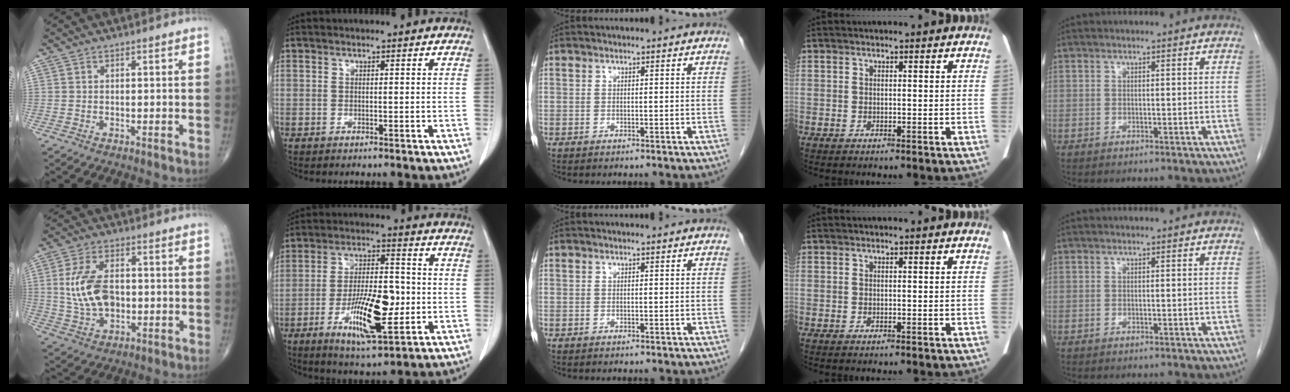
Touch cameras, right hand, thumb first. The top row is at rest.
{"thumb": {"total": 11.0, "force": [0.3, 6.7, 8.8], "torque": [-0.164, 0.004, 0.011]}, "index": {"total": 13.1, "force": [-3.4, 3.9, 12.0], "torque": [-0.217, -0.001, -0.053]}}